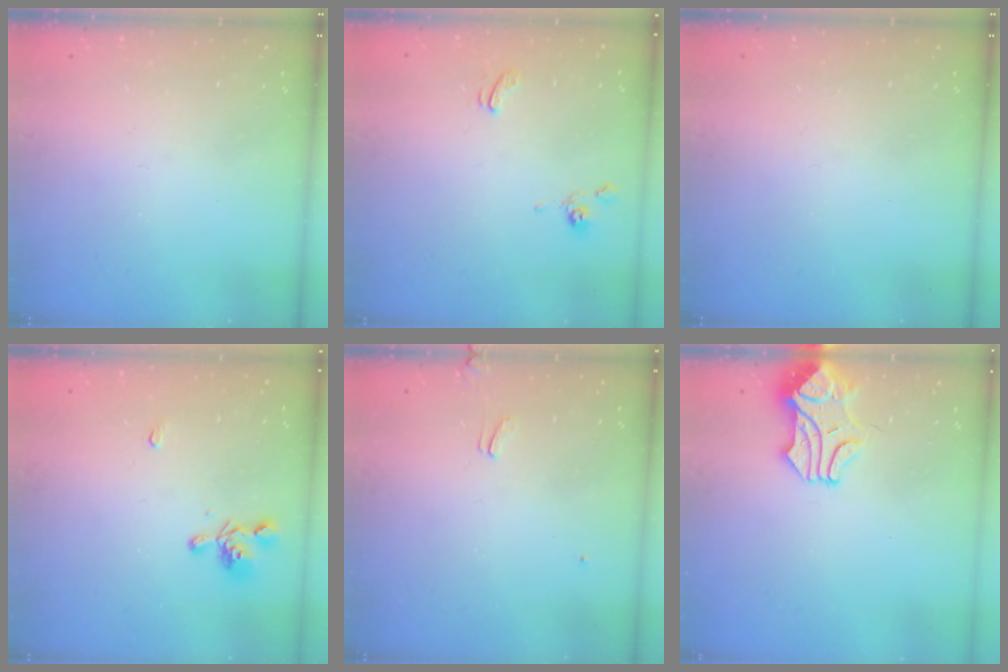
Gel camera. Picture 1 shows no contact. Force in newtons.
{"total": 1.7, "press": 1.6, "slide": 0.3}
{"total": 0.0}
{"total": 2.6, "press": 2.5, "slide": 0.4}
{"total": 4.5, "press": 4.5, "slide": 0.4}
{"total": 1.1, "press": 0.5, "slide": 1.0}